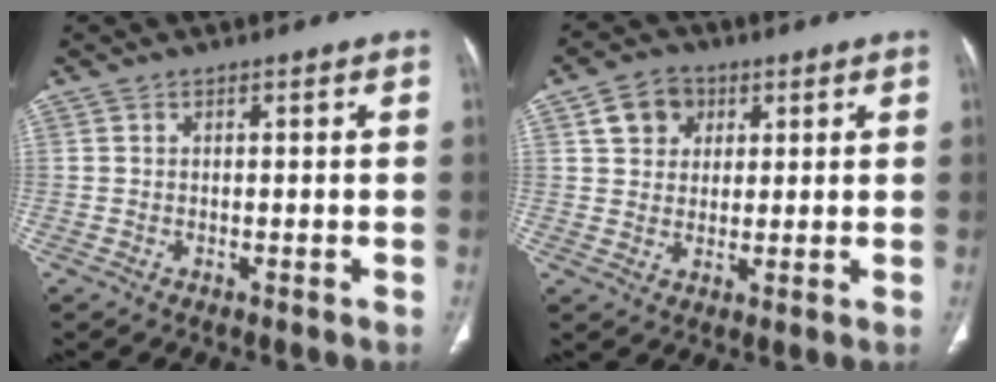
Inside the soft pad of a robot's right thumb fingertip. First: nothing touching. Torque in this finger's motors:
{"motor_torque": [0.01, 0.01, 0.25, -0.34, 0.12]}